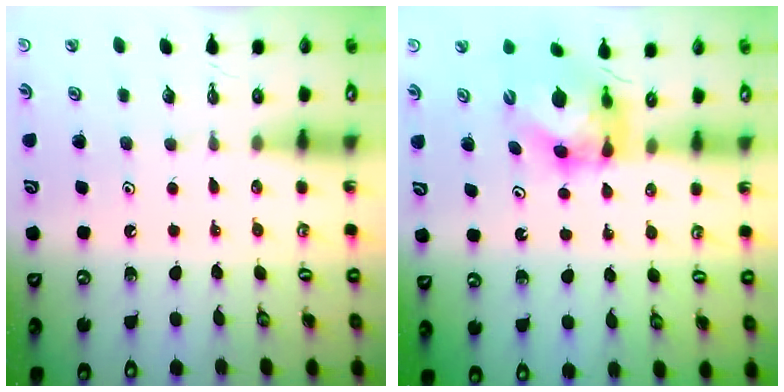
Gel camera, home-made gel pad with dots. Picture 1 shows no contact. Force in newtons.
{"total": 7.1, "press": 7.0, "slide": 0.8}